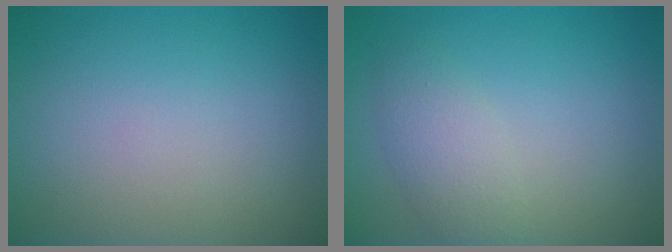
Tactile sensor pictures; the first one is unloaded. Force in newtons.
{"total": 2.7, "press": 2.7, "slide": 0.1}